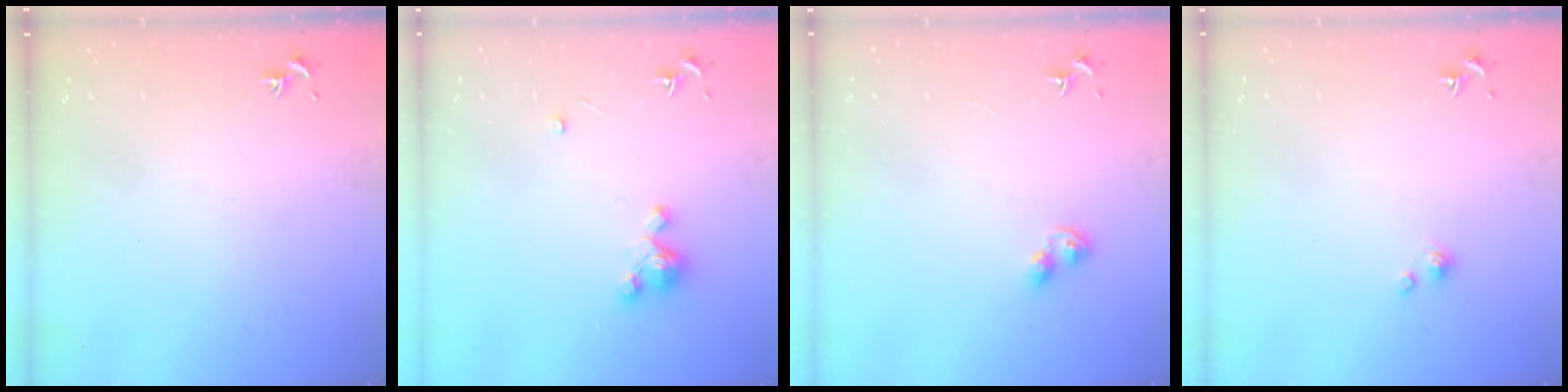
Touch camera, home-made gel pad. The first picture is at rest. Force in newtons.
{"total": 5.2, "press": 5.2, "slide": 0.3}
{"total": 4.2, "press": 4.1, "slide": 0.5}
{"total": 2.1, "press": 2.1, "slide": 0.2}